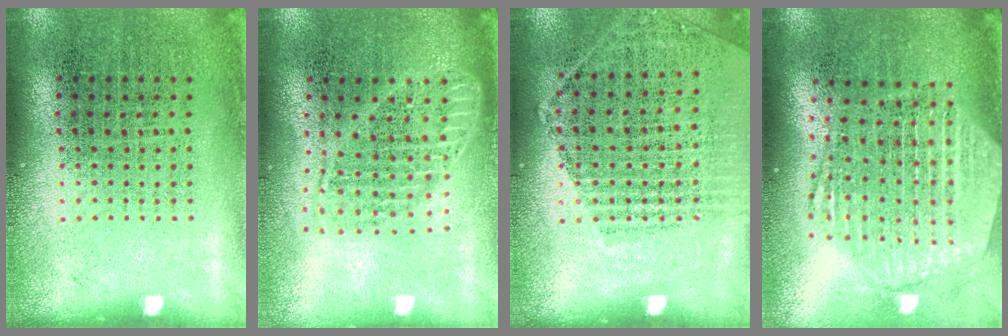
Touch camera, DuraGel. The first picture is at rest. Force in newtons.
{"total": 1.8, "press": 1.5, "slide": 0.9}
{"total": 1.4, "press": 1.4, "slide": 0.4}
{"total": 2.6, "press": 2.1, "slide": 1.5}